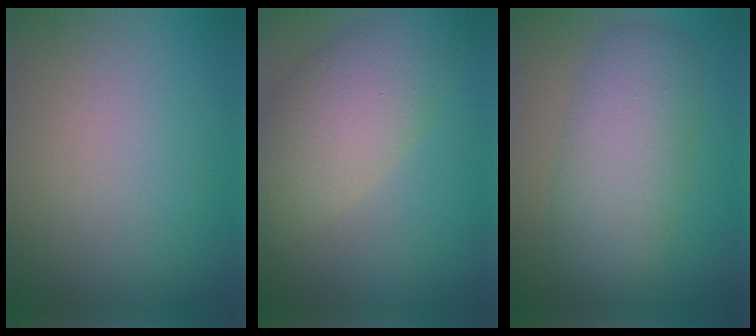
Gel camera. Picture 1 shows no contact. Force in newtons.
{"total": 6.6, "press": 6.6, "slide": 0.4}
{"total": 6.2, "press": 6.2, "slide": 0.0}